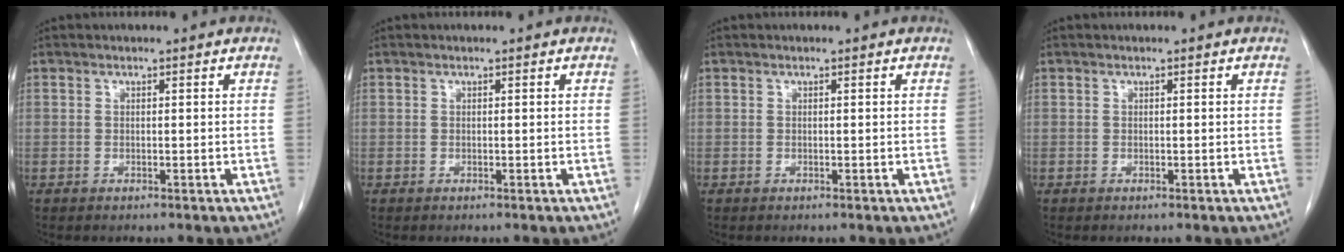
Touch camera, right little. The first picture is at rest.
{"total": 0.0}
{"total": 0.0}
{"total": 0.0}